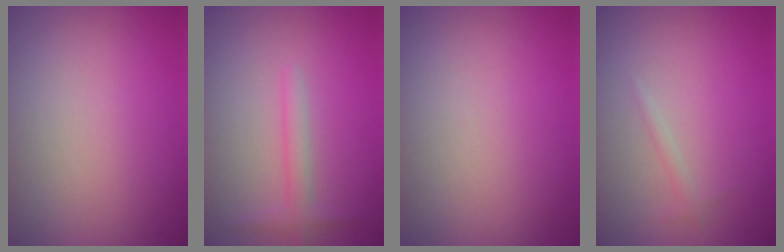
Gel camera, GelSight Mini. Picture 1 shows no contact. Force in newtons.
{"total": 1.6, "press": 1.6, "slide": 0.1}
{"total": 0.0}
{"total": 0.6, "press": 0.6, "slide": 0.1}